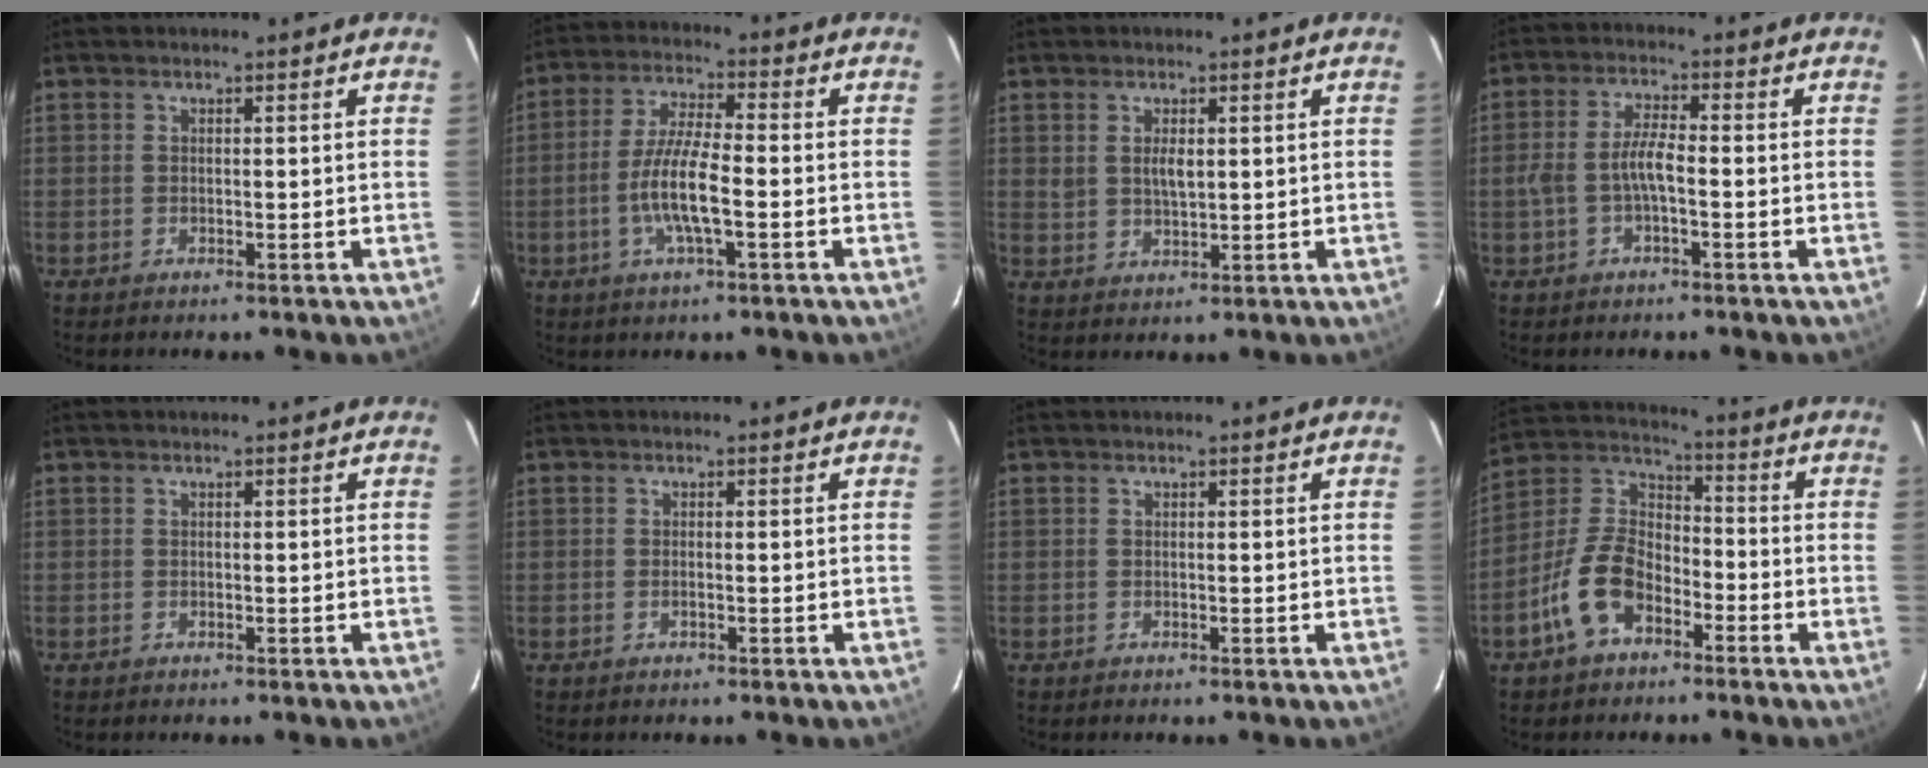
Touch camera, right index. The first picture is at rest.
{"total": 8.8, "force": [-2.5, 1.6, 8.3], "torque": [-0.168, 0.001, -0.050]}
{"total": 3.2, "force": [0.9, 1.6, 2.6], "torque": [-0.047, -0.002, 0.020]}
{"total": 4.7, "force": [-1.4, 1.1, 4.3], "torque": [-0.095, 0.010, -0.026]}
{"total": 0.0}
{"total": 0.6, "force": [-0.2, 0.1, 0.5], "torque": [-0.011, 0.001, -0.004]}
{"total": 0.0}
{"total": 11.6, "force": [-6.2, 7.0, 6.9], "torque": [-0.145, 0.025, -0.116]}